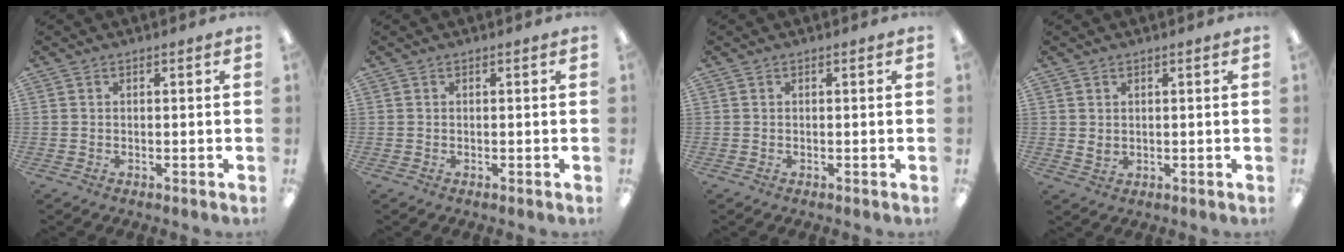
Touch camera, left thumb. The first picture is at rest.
{"total": 0.0}
{"total": 0.0}
{"total": 1.7, "force": [1.1, 1.2, 0.7], "torque": [-0.007, -0.003, 0.018]}